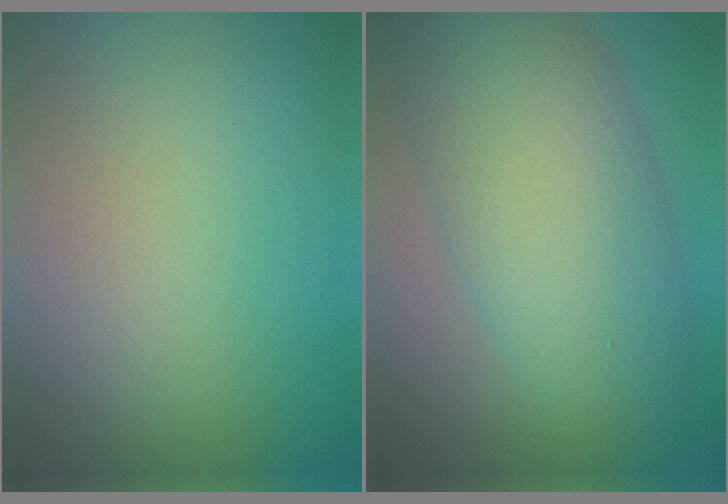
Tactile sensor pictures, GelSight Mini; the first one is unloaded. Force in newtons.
{"total": 9.6, "press": 9.6, "slide": 0.5}